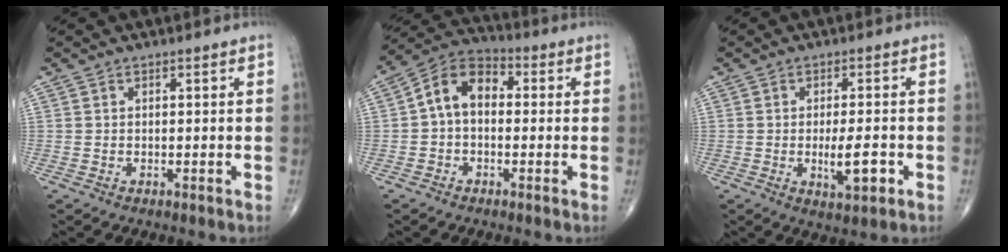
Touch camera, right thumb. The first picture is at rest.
{"total": 9.0, "force": [0.1, 6.1, 6.5], "torque": [-0.096, 0.031, -0.015]}
{"total": 6.2, "force": [-1.6, 2.0, 5.6], "torque": [-0.086, -0.004, -0.021]}